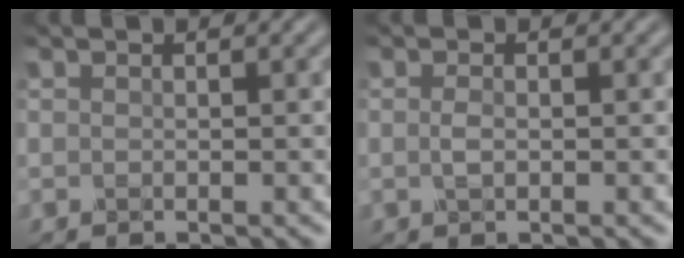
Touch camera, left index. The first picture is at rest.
{"total": 1.1, "force": [0.0, 0.5, 1.0], "torque": [-0.024, -0.002, -0.002]}